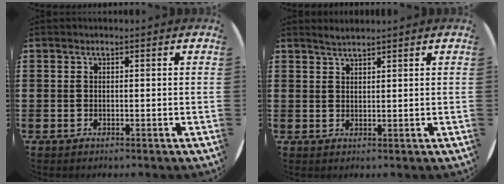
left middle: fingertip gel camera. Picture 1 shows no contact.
{"total": 1.5, "force": [1.5, -0.1, 0.3], "torque": [-0.006, 0.002, 0.028]}